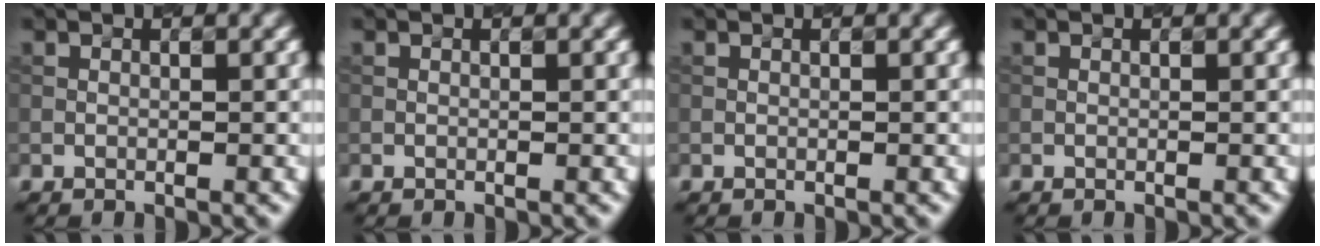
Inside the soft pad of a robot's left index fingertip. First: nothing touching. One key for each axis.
{"total": 0.0}
{"total": 0.0}
{"total": 0.0}